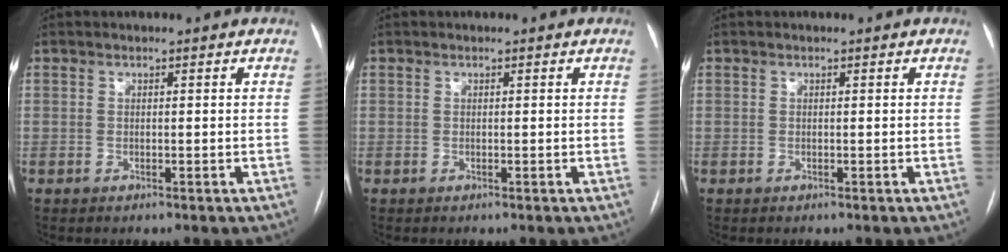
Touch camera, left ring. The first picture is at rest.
{"total": 0.0}
{"total": 0.0}